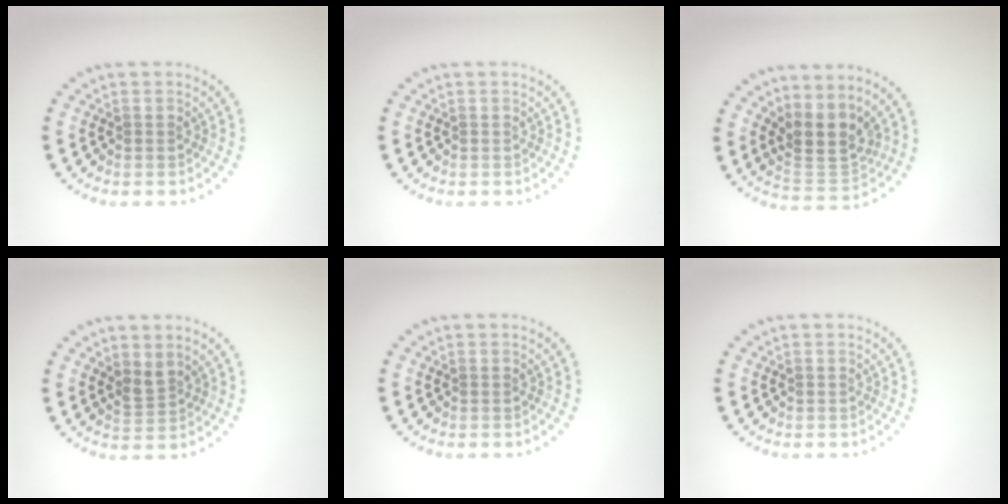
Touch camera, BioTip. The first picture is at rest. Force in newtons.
{"total": 0.0}
{"total": 3.9, "press": 3.2, "slide": 2.3}
{"total": 1.6, "press": 1.2, "slide": 1.1}
{"total": 0.0}
{"total": 0.0}